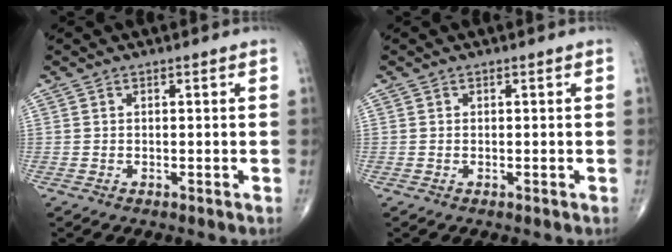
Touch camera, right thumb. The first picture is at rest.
{"total": 0.0}